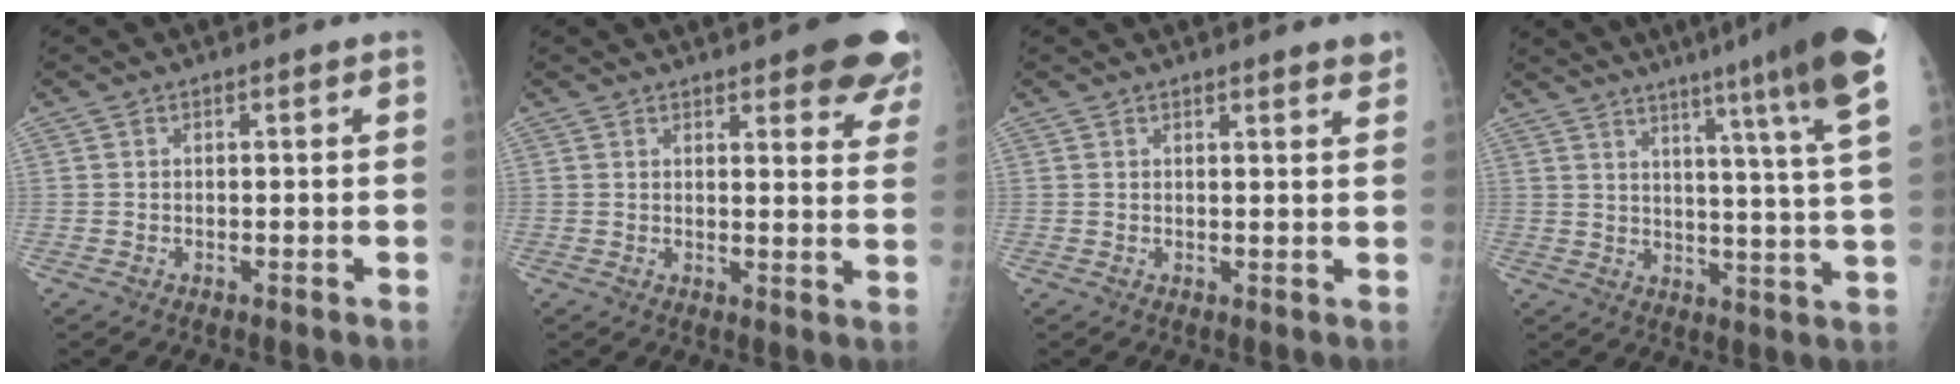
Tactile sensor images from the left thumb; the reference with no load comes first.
{"total": 12.7, "force": [9.0, 3.7, 8.3], "torque": [-0.063, -0.041, 0.092]}
{"total": 2.8, "force": [2.3, 0.2, 1.7], "torque": [-0.016, -0.011, 0.027]}
{"total": 21.0, "force": [14.4, -0.1, 15.2], "torque": [-0.199, -0.075, 0.180]}